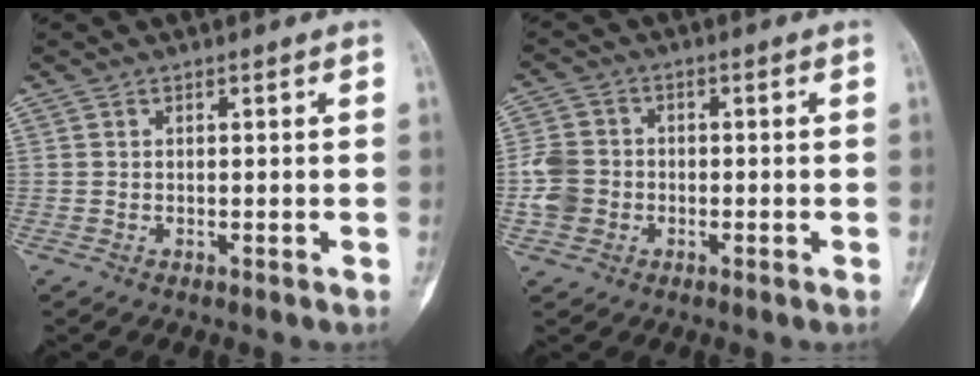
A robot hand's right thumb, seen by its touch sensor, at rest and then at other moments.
{"total": 5.9, "force": [-1.1, 5.2, 2.6], "torque": [-0.046, 0.012, -0.026]}